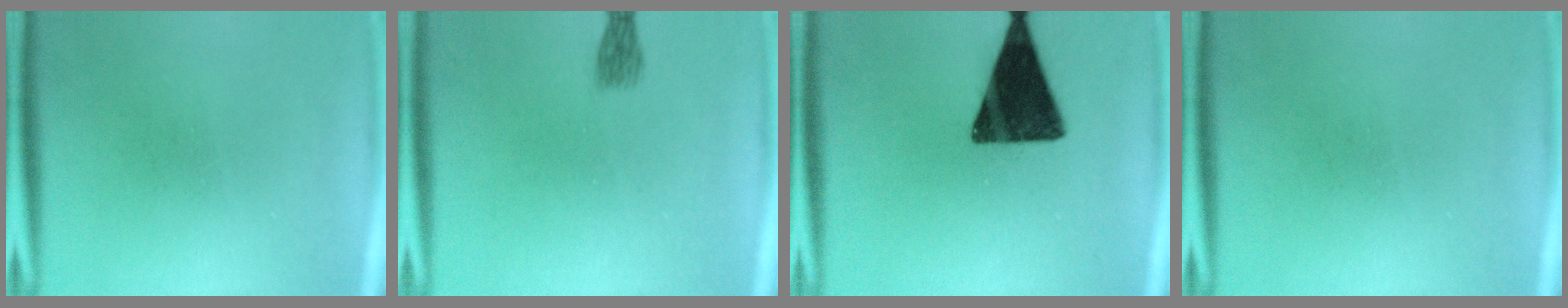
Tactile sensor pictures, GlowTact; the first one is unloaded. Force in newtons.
{"total": 1.9}
{"total": 16.4}
{"total": 0.0}